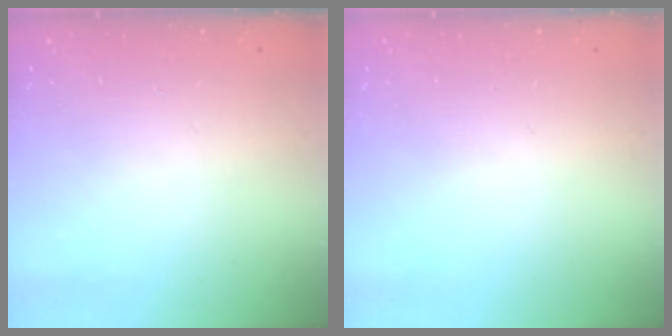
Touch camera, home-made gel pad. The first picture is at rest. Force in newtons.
{"total": 0.0}